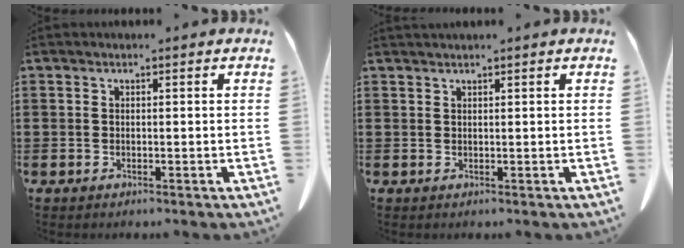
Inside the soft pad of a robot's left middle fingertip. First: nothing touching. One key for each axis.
{"total": 0.8, "fx": 0.7, "fy": 0.0, "fz": 0.2, "tx": -0.006, "ty": -0.002, "tz": 0.015}